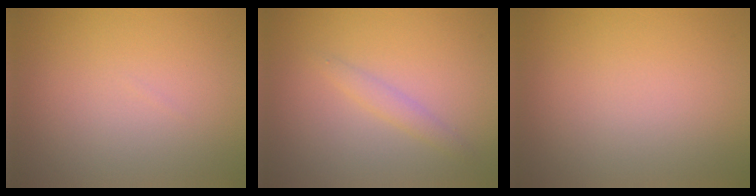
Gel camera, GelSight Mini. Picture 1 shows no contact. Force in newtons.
{"total": 1.4, "press": 1.4, "slide": 0.1}
{"total": 0.0}